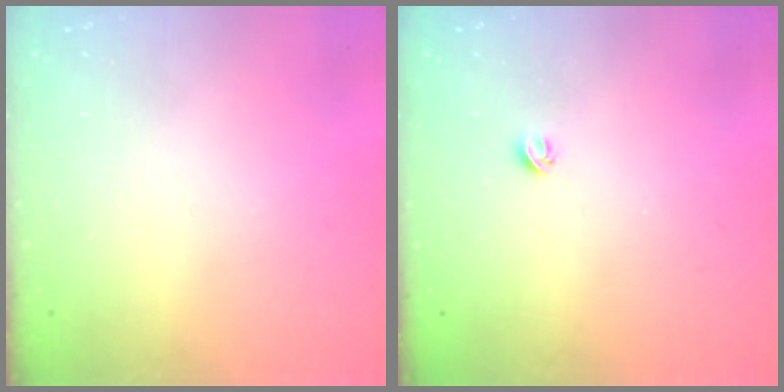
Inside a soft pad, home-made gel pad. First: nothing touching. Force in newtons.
{"total": 3.7, "press": 3.7, "slide": 0.5}